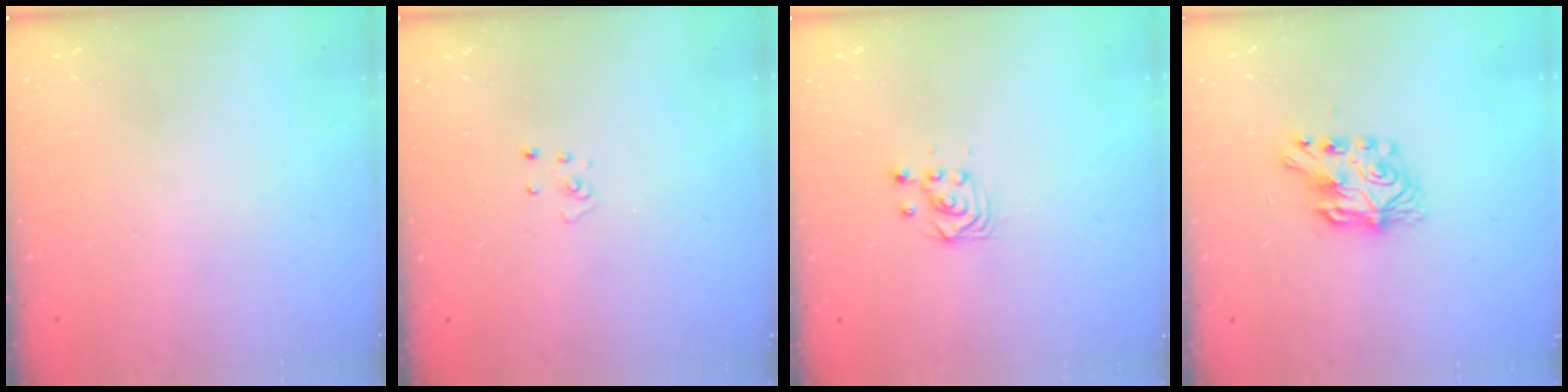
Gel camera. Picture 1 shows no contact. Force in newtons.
{"total": 2.3, "press": 2.3, "slide": 0.2}
{"total": 3.3, "press": 3.3, "slide": 0.1}
{"total": 7.7, "press": 7.7, "slide": 0.7}